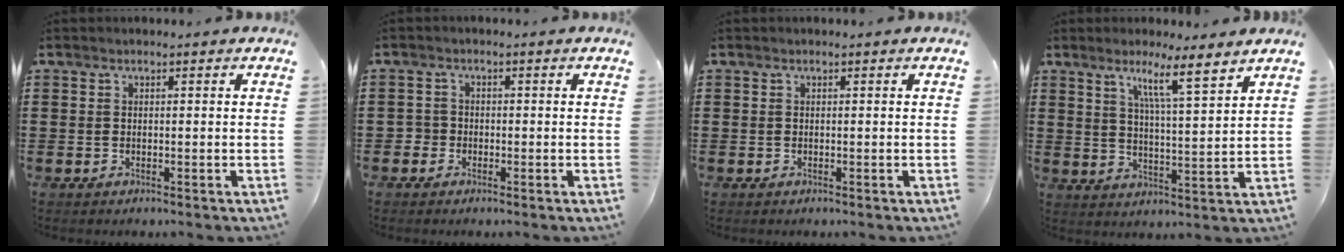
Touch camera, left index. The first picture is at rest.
{"total": 1.6, "force": [-0.8, 1.4, 0.1], "torque": [-0.008, 0.003, -0.020]}
{"total": 0.0}
{"total": 7.5, "force": [5.4, 0.0, 5.2], "torque": [-0.092, -0.027, 0.085]}